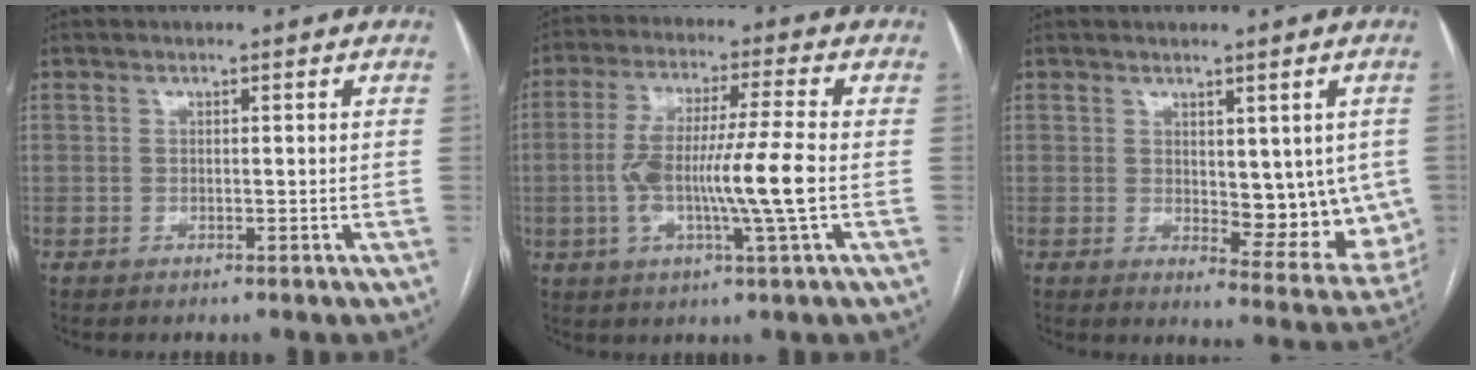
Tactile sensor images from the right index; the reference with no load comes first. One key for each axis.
{"total": 12.0, "fx": -1.7, "fy": -0.2, "fz": 11.9, "tx": -0.230, "ty": 0.000, "tz": -0.036}
{"total": 10.3, "fx": 0.7, "fy": 4.8, "fz": 9.1, "tx": -0.095, "ty": -0.013, "tz": 0.021}